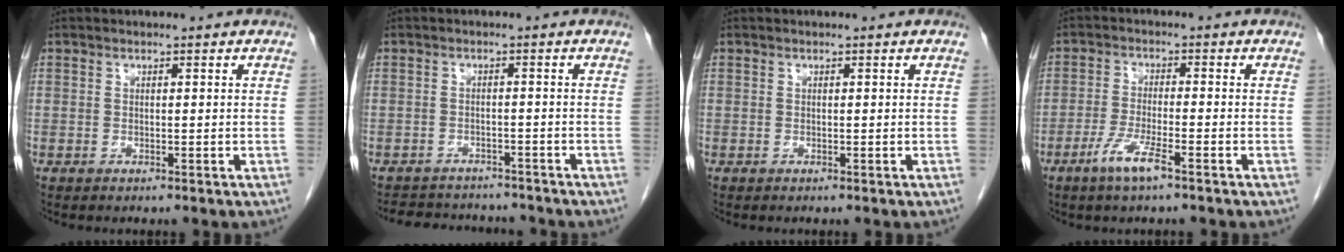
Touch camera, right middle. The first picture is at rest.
{"total": 8.6, "force": [-8.0, 2.5, 1.7], "torque": [-0.025, 0.012, -0.105]}
{"total": 0.0}
{"total": 4.9, "force": [-3.0, 0.1, 3.9], "torque": [-0.083, -0.008, -0.059]}